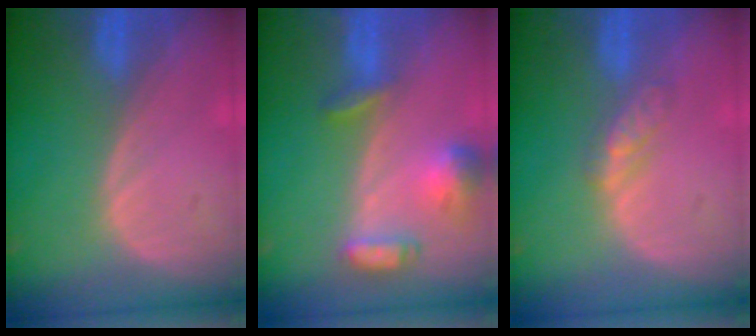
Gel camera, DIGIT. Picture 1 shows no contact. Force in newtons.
{"total": 6.7, "press": 6.4, "slide": 2.0}
{"total": 3.5, "press": 3.3, "slide": 1.4}